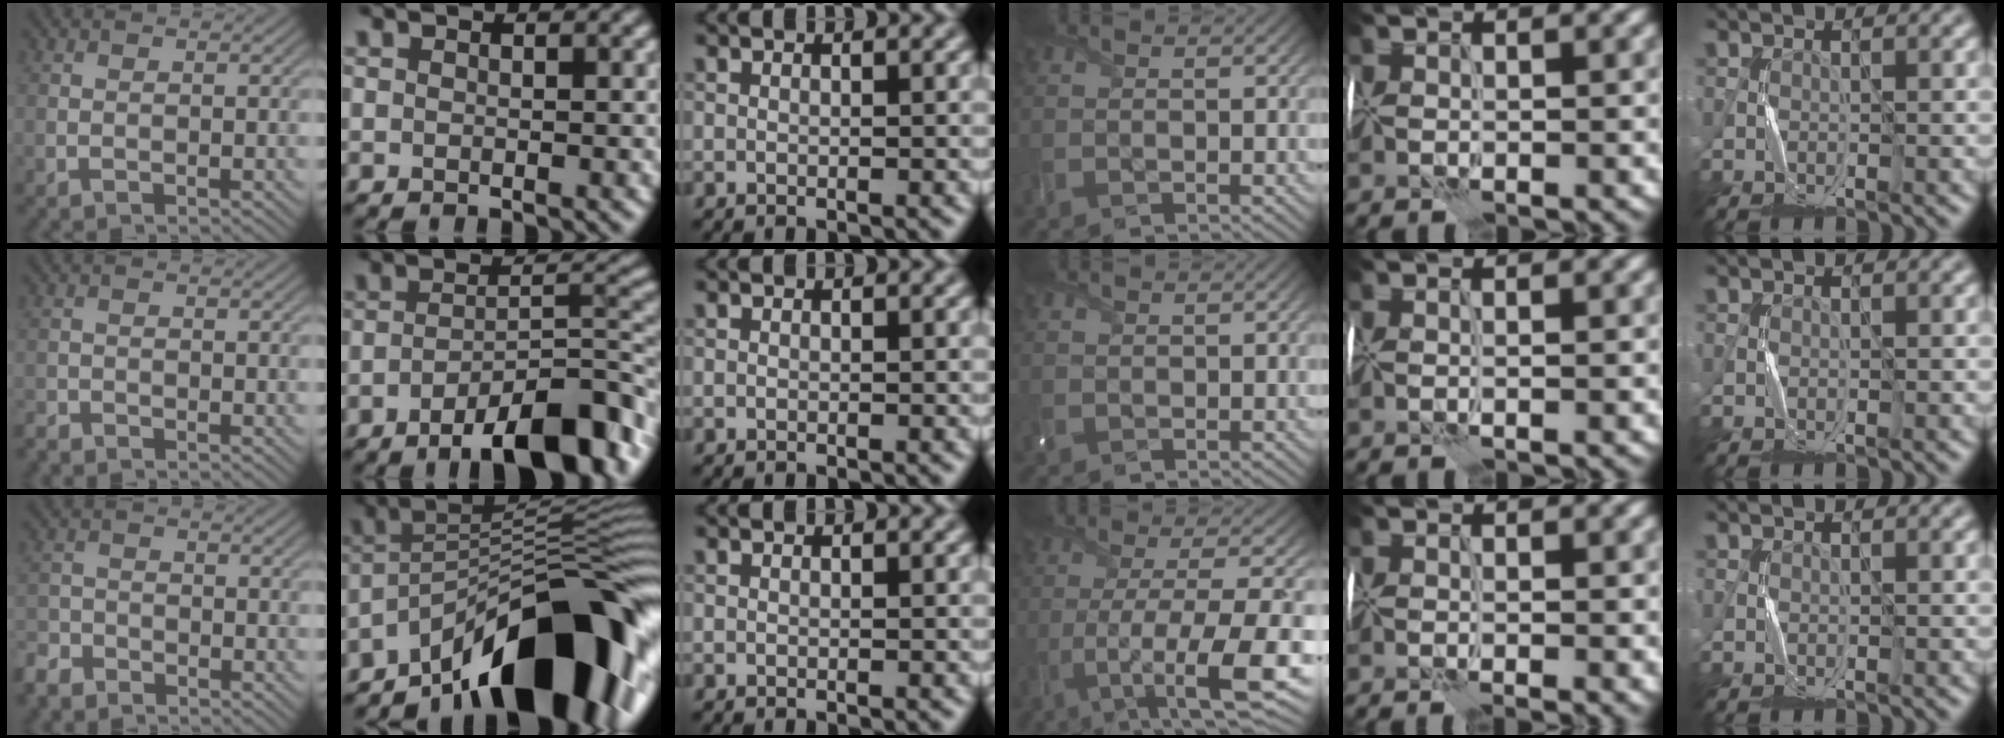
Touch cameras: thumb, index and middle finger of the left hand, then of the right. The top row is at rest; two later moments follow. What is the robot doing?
{"motion": "wrap", "object": "felt sheet"}